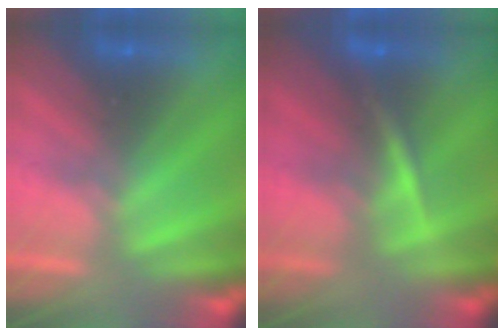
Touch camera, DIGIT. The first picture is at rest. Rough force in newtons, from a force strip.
{"total": 3.4}